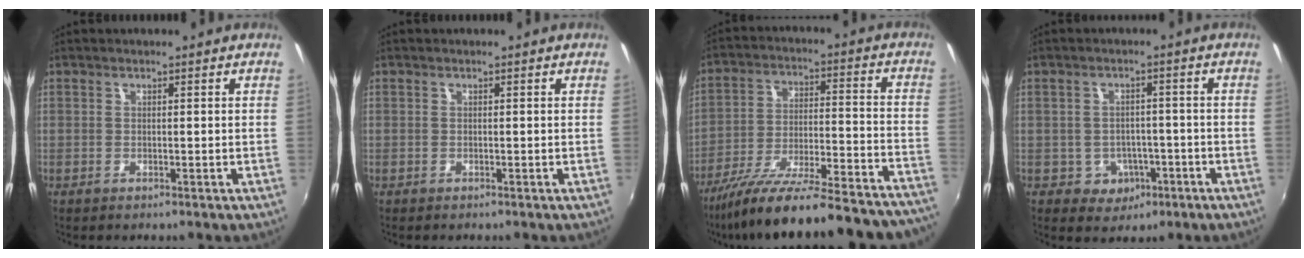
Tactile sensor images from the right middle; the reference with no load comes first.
{"total": 0.5, "force": [-0.5, 0.1, 0.2], "torque": [-0.004, -0.001, -0.006]}
{"total": 31.4, "force": [-28.0, 3.5, 13.6], "torque": [-0.210, -0.065, -0.395]}
{"total": 5.4, "force": [-2.2, 4.8, 1.3], "torque": [-0.039, 0.010, -0.017]}